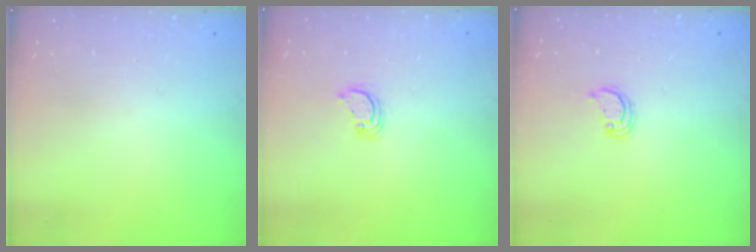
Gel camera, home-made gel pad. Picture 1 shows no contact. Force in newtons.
{"total": 3.4, "press": 3.4, "slide": 0.2}
{"total": 2.4, "press": 2.4, "slide": 0.2}